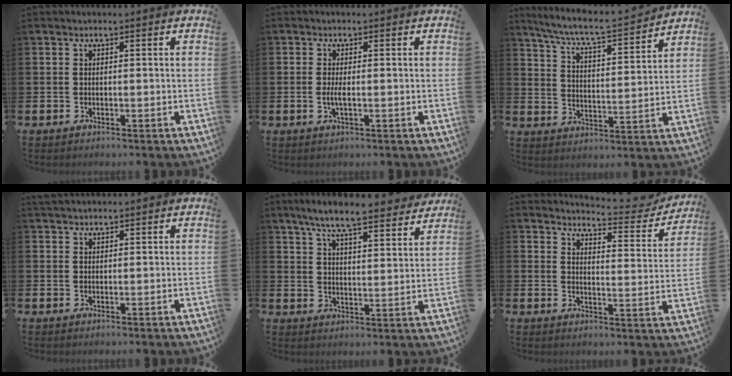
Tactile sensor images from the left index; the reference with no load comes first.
{"total": 1.8, "force": [-0.2, 0.4, 1.7], "torque": [-0.035, 0.000, -0.004]}
{"total": 7.0, "force": [6.6, 0.3, 2.5], "torque": [-0.075, -0.052, 0.108]}
{"total": 1.8, "force": [1.8, 0.5, 0.2], "torque": [0.007, -0.005, 0.030]}
{"total": 8.1, "force": [7.5, 0.8, 3.1], "torque": [-0.069, -0.047, 0.127]}
{"total": 5.2, "force": [5.1, 0.6, 1.0], "torque": [-0.017, -0.045, 0.080]}